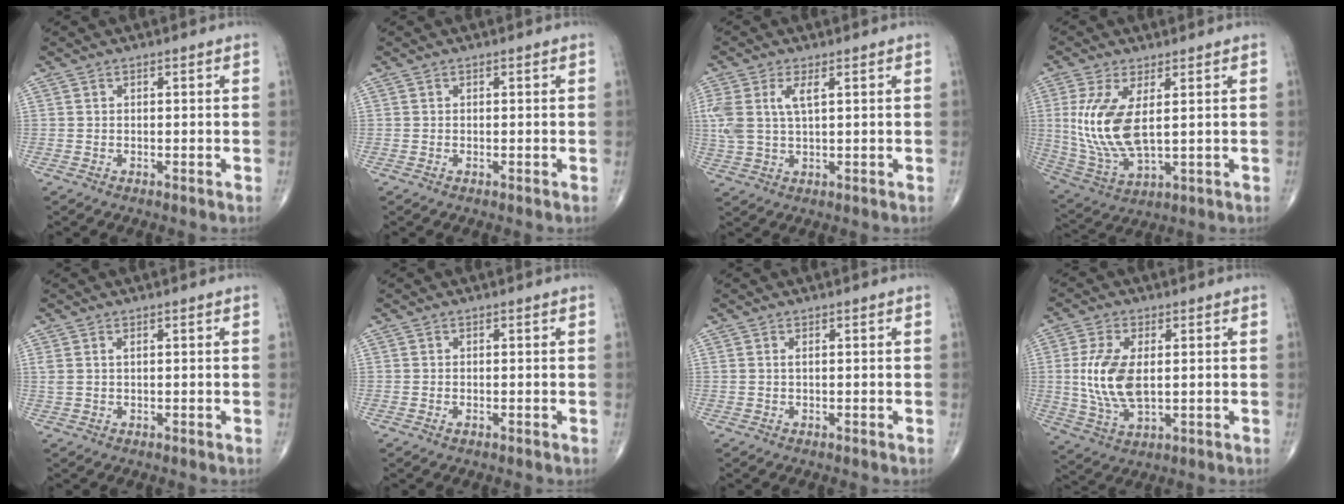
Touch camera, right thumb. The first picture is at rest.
{"total": 0.0}
{"total": 7.2, "force": [2.1, 3.2, 6.1], "torque": [-0.155, 0.010, 0.047]}
{"total": 12.8, "force": [1.9, 5.4, 11.4], "torque": [-0.250, -0.018, 0.053]}
{"total": 1.4, "force": [0.6, 0.6, 1.1], "torque": [-0.030, 0.014, 0.020]}
{"total": 0.5, "force": [-0.2, 0.3, 0.4], "torque": [-0.009, -0.001, -0.003]}
{"total": 0.0}
{"total": 10.9, "force": [0.7, 5.5, 9.4], "torque": [-0.200, -0.011, 0.021]}